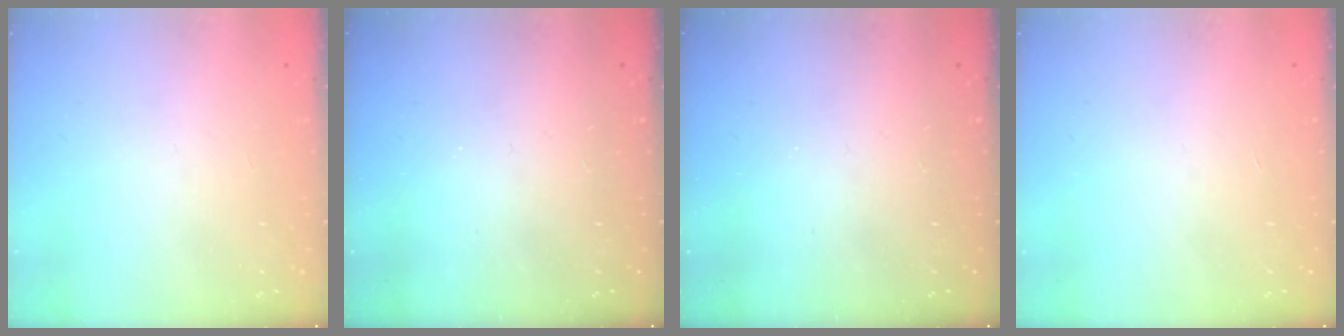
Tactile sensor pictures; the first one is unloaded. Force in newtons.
{"total": 0.0}
{"total": 0.0}
{"total": 0.0}